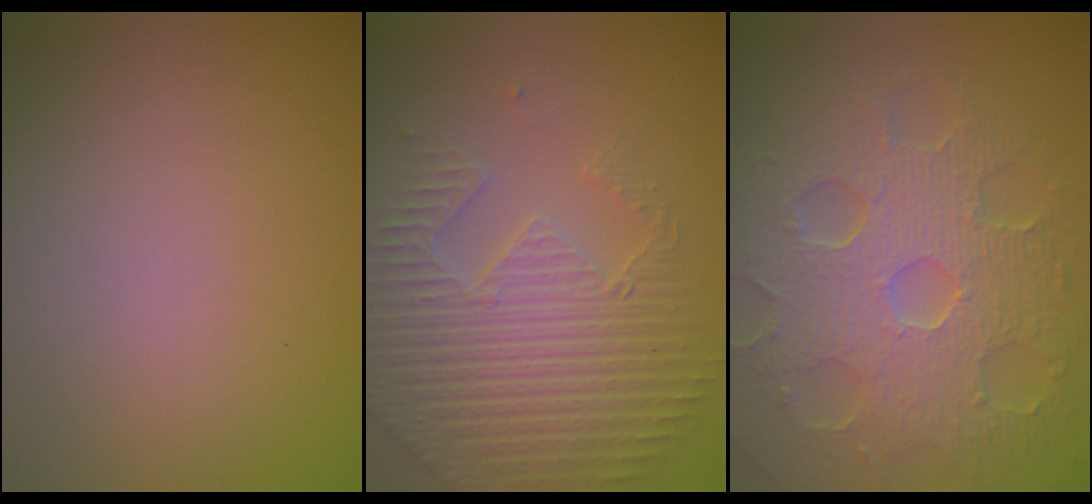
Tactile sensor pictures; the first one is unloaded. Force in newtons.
{"total": 5.0, "press": 4.6, "slide": 1.9}
{"total": 8.8, "press": 6.3, "slide": 6.1}